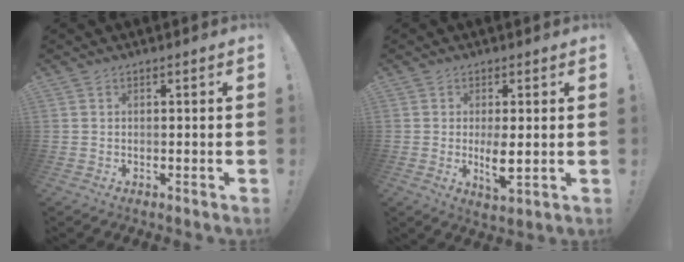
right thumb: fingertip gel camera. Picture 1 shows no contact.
{"total": 5.4, "force": [0.6, 1.6, 5.1], "torque": [-0.087, -0.016, 0.010]}